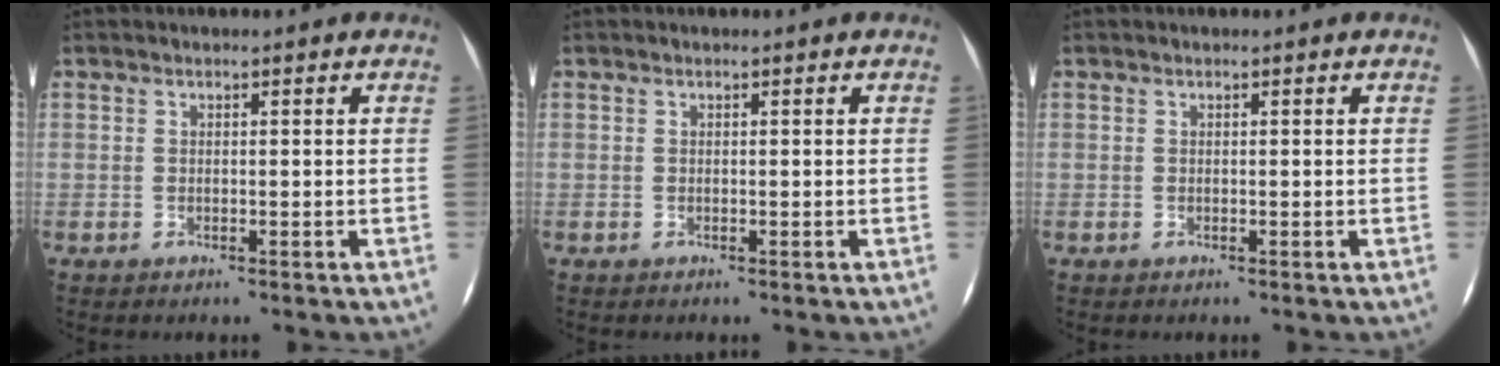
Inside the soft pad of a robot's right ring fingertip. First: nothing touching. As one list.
[{"total": 0.0}, {"total": 0.0}]